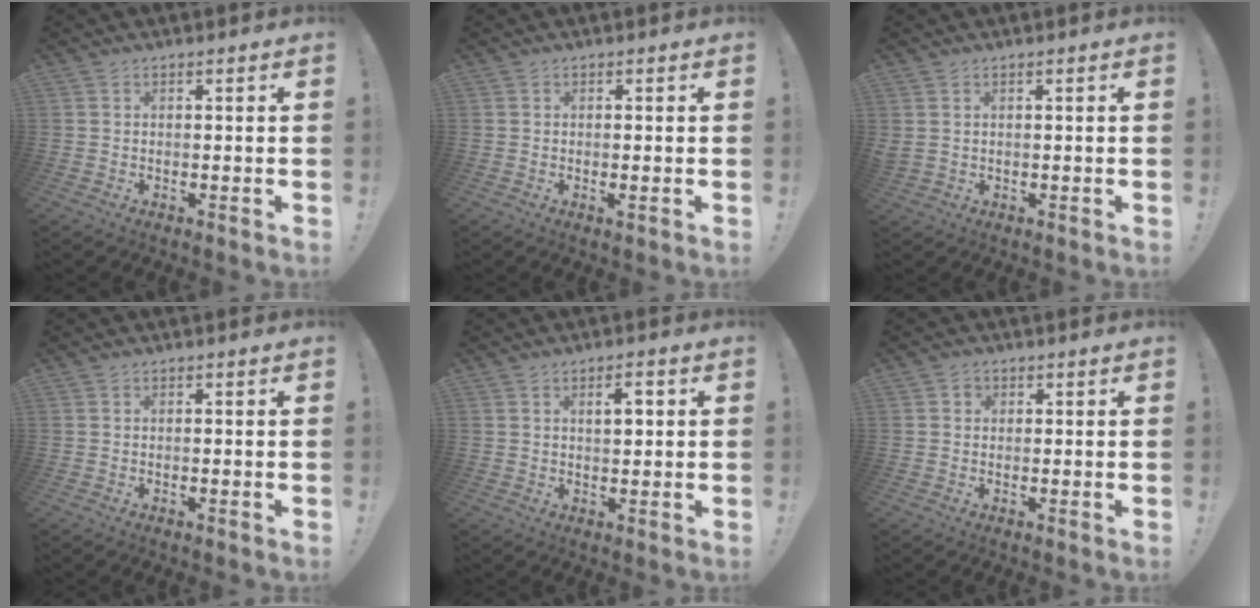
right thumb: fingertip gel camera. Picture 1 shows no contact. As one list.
[{"total": 1.2, "force": [-0.1, 0.0, 1.2], "torque": [-0.021, 0.000, -0.003]}, {"total": 1.7, "force": [0.7, 1.0, 1.1], "torque": [-0.024, 0.002, 0.014]}, {"total": 0.0}, {"total": 3.9, "force": [1.1, 1.7, 3.4], "torque": [-0.041, -0.003, 0.010]}, {"total": 1.6, "force": [0.4, 1.4, 0.5], "torque": [-0.005, 0.001, 0.006]}]